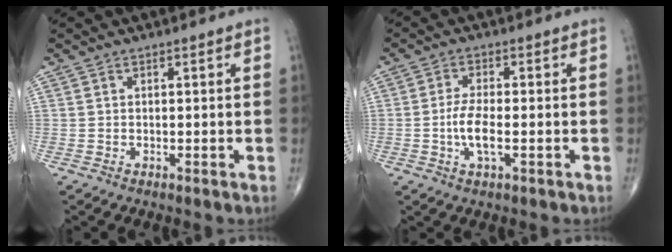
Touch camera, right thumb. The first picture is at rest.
{"total": 5.2, "force": [-1.1, 1.7, 4.8], "torque": [-0.102, 0.001, -0.024]}